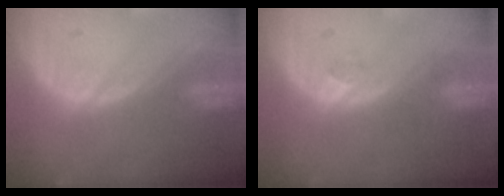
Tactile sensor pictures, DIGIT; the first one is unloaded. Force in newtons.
{"total": 2.3, "press": 2.0, "slide": 1.1}